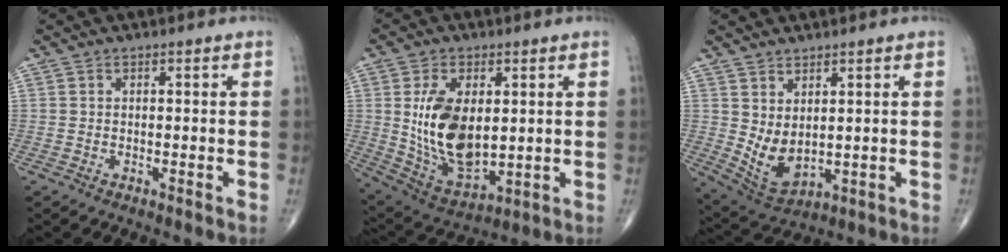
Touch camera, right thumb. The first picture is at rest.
{"total": 15.8, "force": [1.7, 8.8, 13.0], "torque": [-0.226, -0.017, 0.049]}
{"total": 6.9, "force": [1.4, 3.8, 5.6], "torque": [-0.097, -0.022, 0.048]}